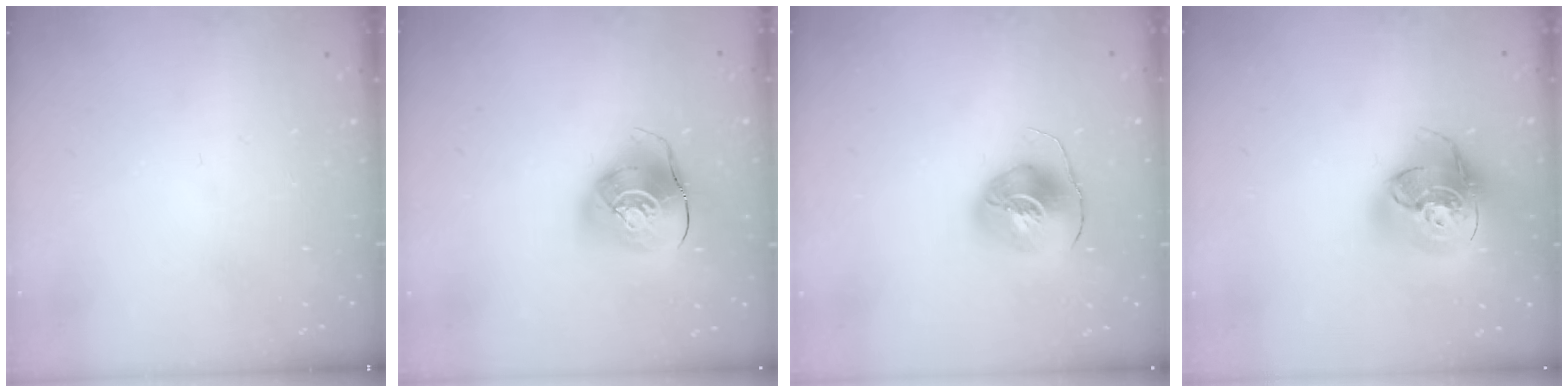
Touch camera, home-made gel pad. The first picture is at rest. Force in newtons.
{"total": 10.8, "press": 10.7, "slide": 1.5}
{"total": 8.3, "press": 8.2, "slide": 0.9}
{"total": 21.8, "press": 21.6, "slide": 2.6}